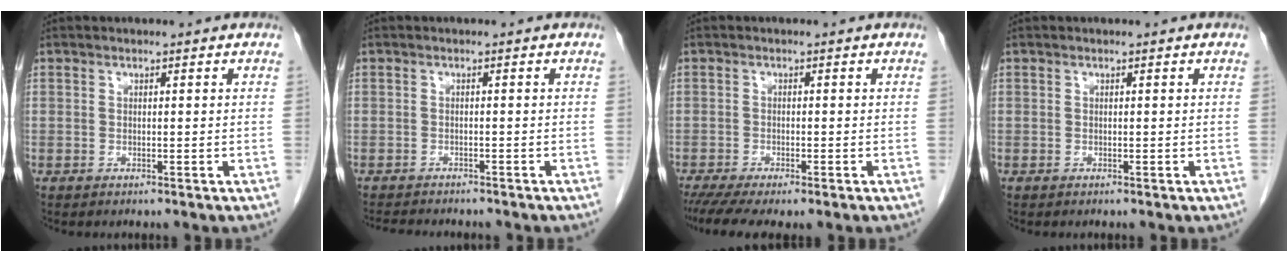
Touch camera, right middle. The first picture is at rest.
{"total": 6.6, "force": [-5.9, 1.5, 2.6], "torque": [-0.038, -0.005, -0.082]}
{"total": 7.2, "force": [-5.5, 1.3, 4.5], "torque": [-0.069, -0.014, -0.088]}
{"total": 0.0}